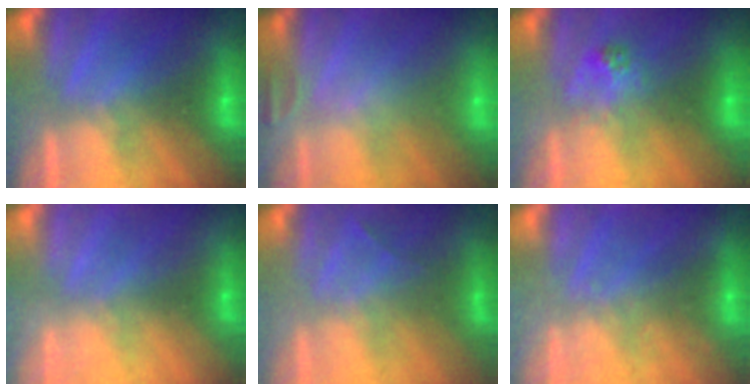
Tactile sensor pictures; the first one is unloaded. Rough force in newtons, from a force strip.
{"total": 2.4}
{"total": 2.3}
{"total": 2.2}
{"total": 2.3}
{"total": 2.4}